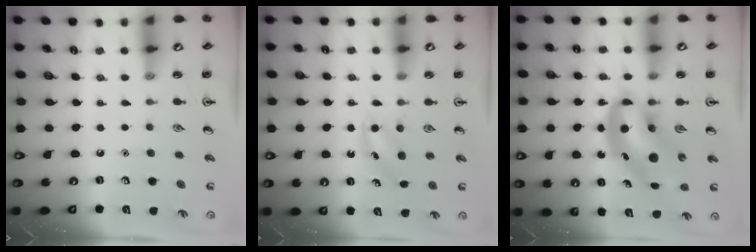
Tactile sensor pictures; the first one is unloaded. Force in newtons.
{"total": 3.6, "press": 3.3, "slide": 1.4}
{"total": 10.5, "press": 10.1, "slide": 3.0}